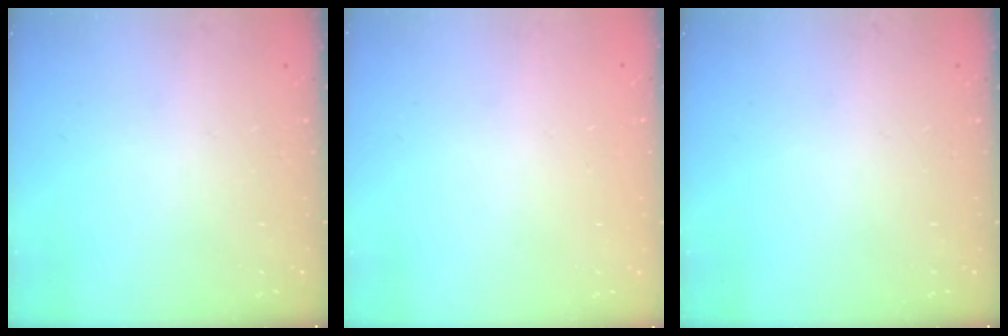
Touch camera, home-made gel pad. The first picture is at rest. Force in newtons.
{"total": 0.0}
{"total": 0.0}